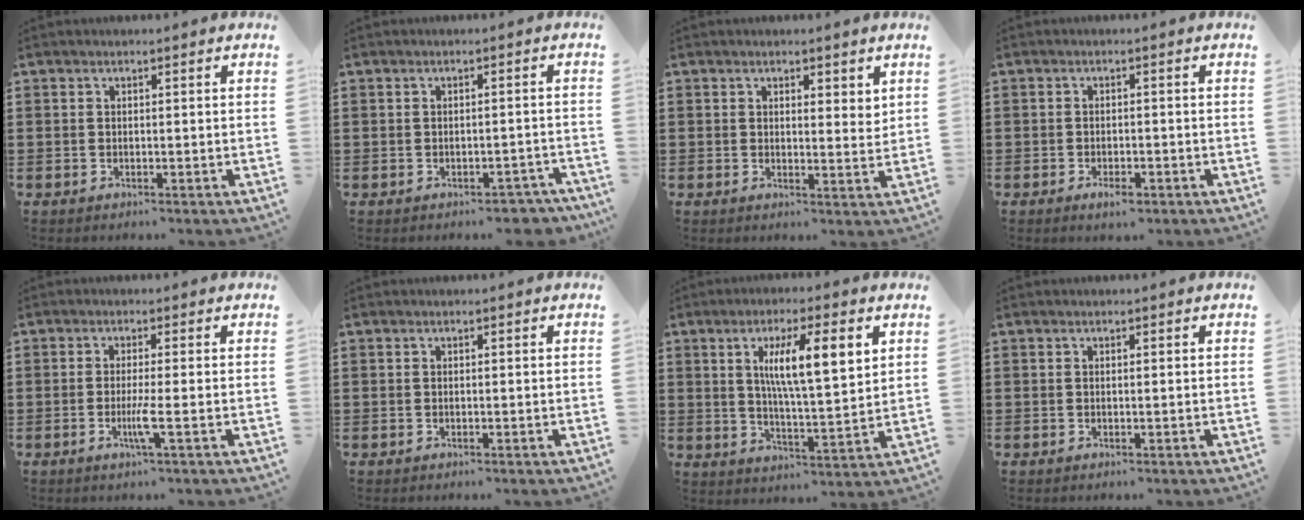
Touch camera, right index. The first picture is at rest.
{"total": 2.2, "force": [-2.0, 0.8, 0.3], "torque": [-0.009, 0.001, -0.042]}
{"total": 2.2, "force": [1.7, 0.9, 0.8], "torque": [-0.011, 0.004, 0.031]}
{"total": 1.9, "force": [-1.3, 0.6, 1.2], "torque": [-0.025, -0.006, -0.023]}
{"total": 3.6, "force": [-1.2, -0.6, 3.4], "torque": [-0.066, -0.019, -0.024]}
{"total": 0.0}
{"total": 9.3, "force": [3.2, 1.8, 8.6], "torque": [-0.154, 0.000, 0.047]}
{"total": 0.0}